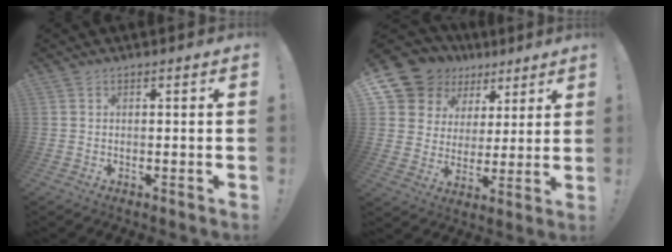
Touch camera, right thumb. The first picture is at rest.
{"total": 12.9, "force": [8.2, 9.4, 3.6], "torque": [-0.066, -0.060, 0.169]}